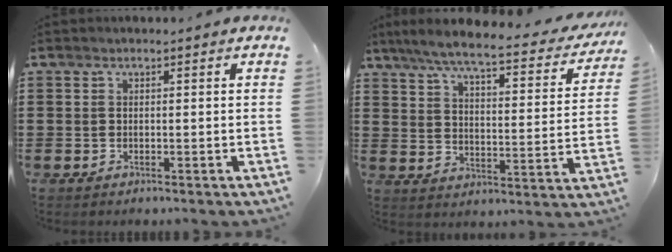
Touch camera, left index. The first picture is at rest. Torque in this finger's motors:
{"motor_torque": [2.14, 0.00, 0.60, 0.08]}